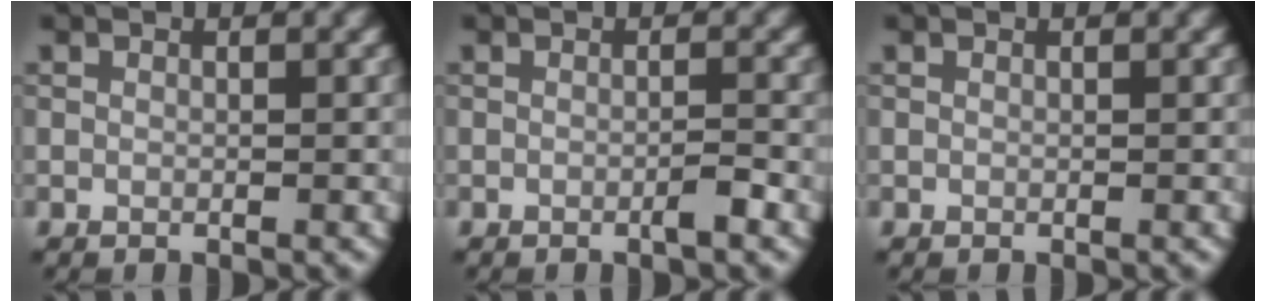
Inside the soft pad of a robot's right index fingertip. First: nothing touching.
{"total": 1.2, "force": [-0.6, 0.0, 1.0], "torque": [-0.016, 0.003, -0.013]}
{"total": 0.0}